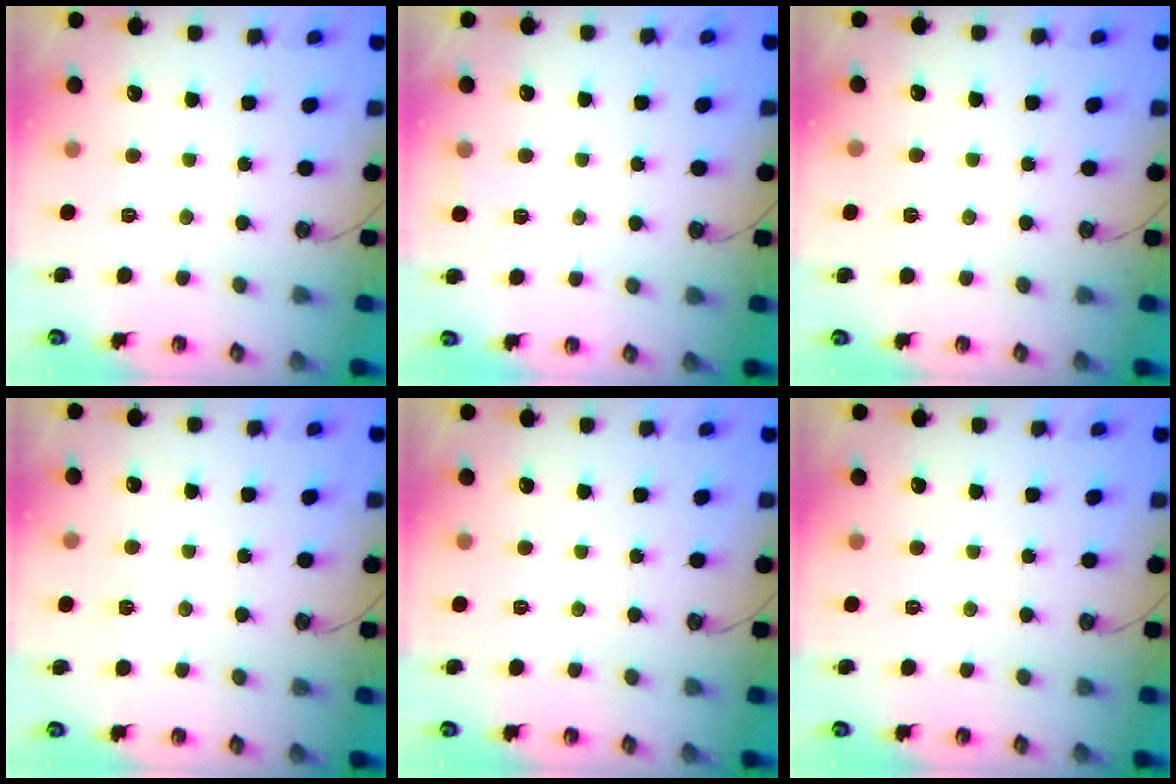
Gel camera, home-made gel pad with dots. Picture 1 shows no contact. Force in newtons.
{"total": 4.0, "press": 3.6, "slide": 1.7}
{"total": 4.8, "press": 2.1, "slide": 4.3}
{"total": 5.3, "press": 5.0, "slide": 1.7}
{"total": 0.0}
{"total": 0.0}